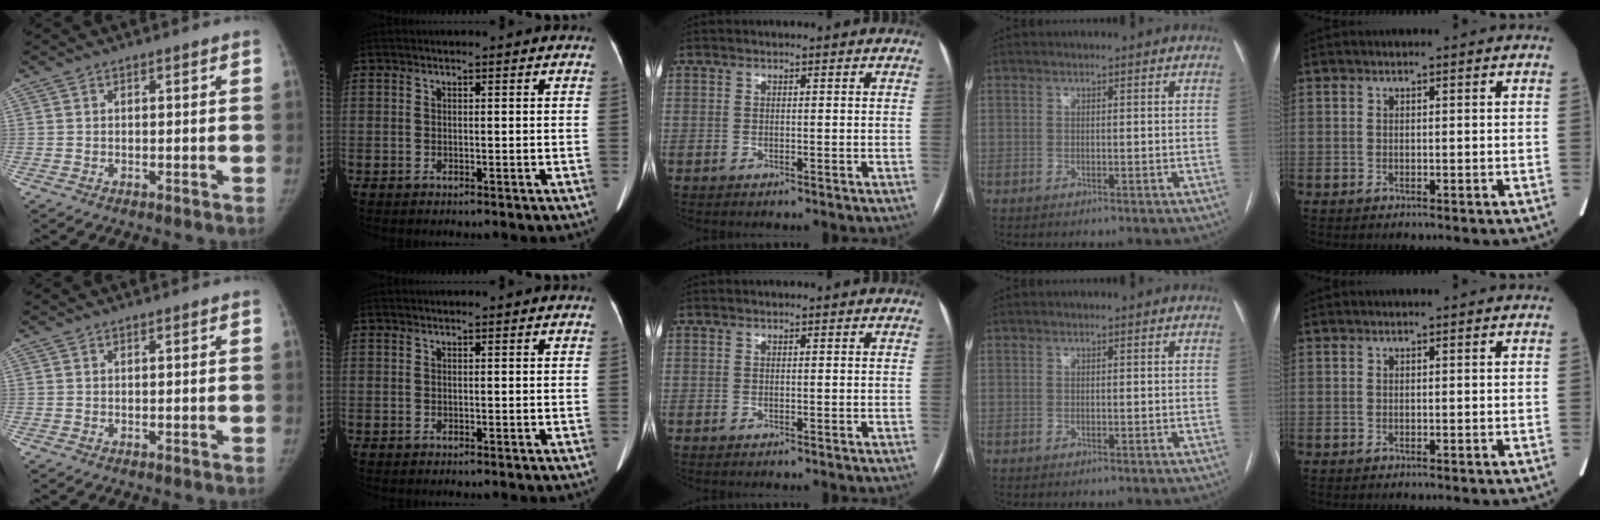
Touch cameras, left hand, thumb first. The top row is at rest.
{}